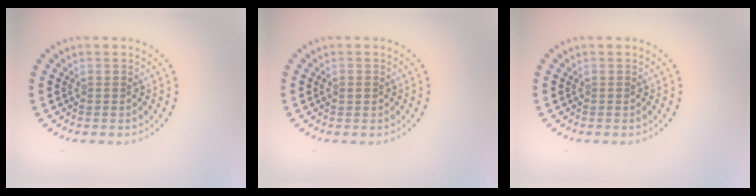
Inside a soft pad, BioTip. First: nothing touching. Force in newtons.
{"total": 0.9, "press": 0.9, "slide": 0.1}
{"total": 0.0}